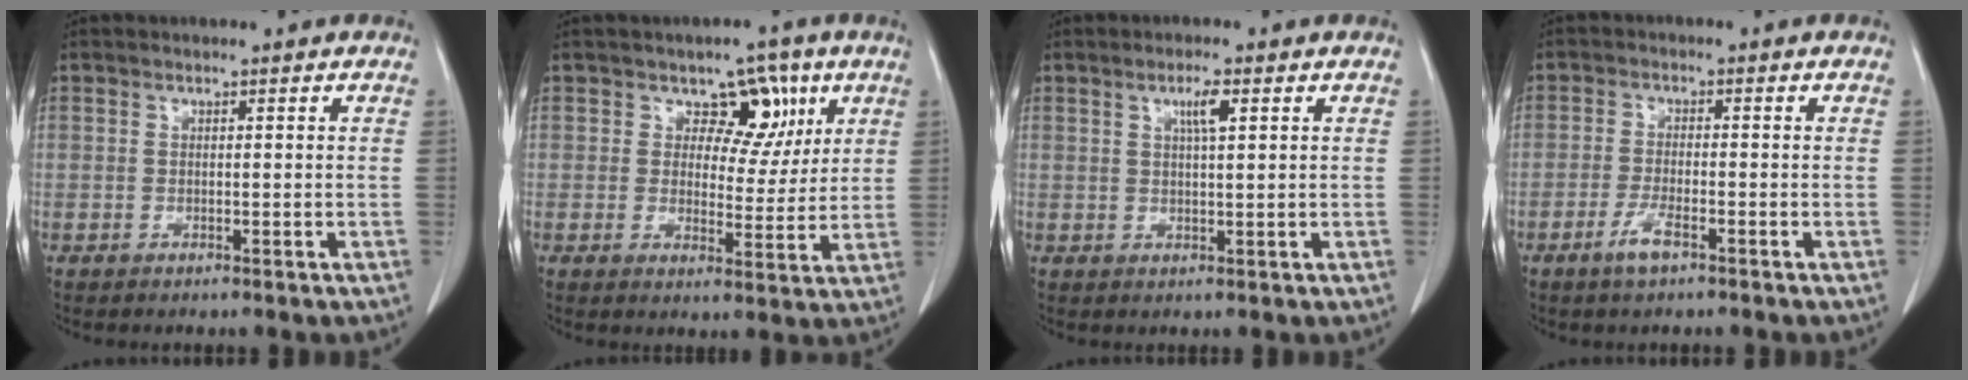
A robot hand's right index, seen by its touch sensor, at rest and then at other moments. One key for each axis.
{"total": 6.7, "fx": 3.2, "fy": 4.5, "fz": 3.9, "tx": -0.033, "ty": 0.006, "tz": 0.044}
{"total": 2.9, "fx": 1.2, "fy": 0.2, "fz": 2.6, "tx": -0.046, "ty": 0.000, "tz": 0.020}
{"total": 3.4, "fx": -2.2, "fy": 0.6, "fz": 2.6, "tx": -0.055, "ty": -0.003, "tz": -0.043}